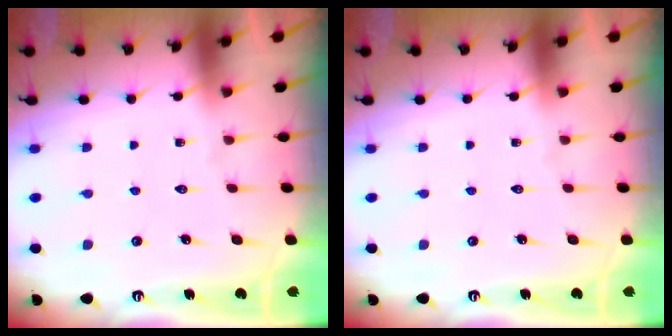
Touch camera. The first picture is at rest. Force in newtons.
{"total": 0.0}